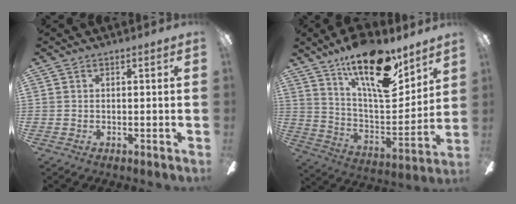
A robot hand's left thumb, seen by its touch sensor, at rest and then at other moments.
{"total": 22.0, "force": [14.7, 8.1, 14.3], "torque": [-0.237, -0.090, 0.252]}